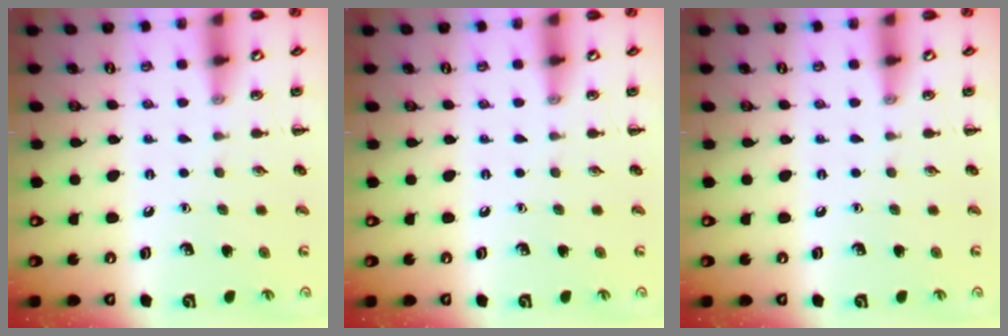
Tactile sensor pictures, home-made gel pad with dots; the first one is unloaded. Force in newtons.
{"total": 0.0}
{"total": 0.0}